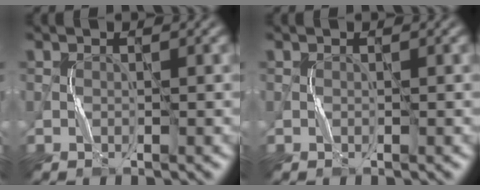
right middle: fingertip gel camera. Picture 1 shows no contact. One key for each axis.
{"total": 0.0}